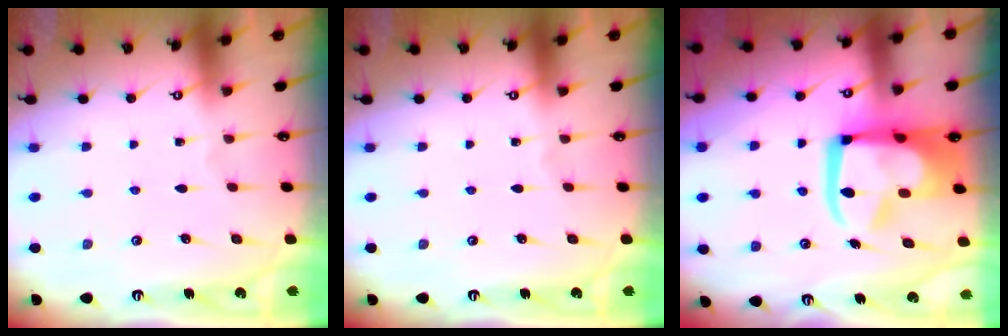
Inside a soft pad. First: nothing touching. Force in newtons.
{"total": 0.0}
{"total": 17.4, "press": 17.3, "slide": 2.2}